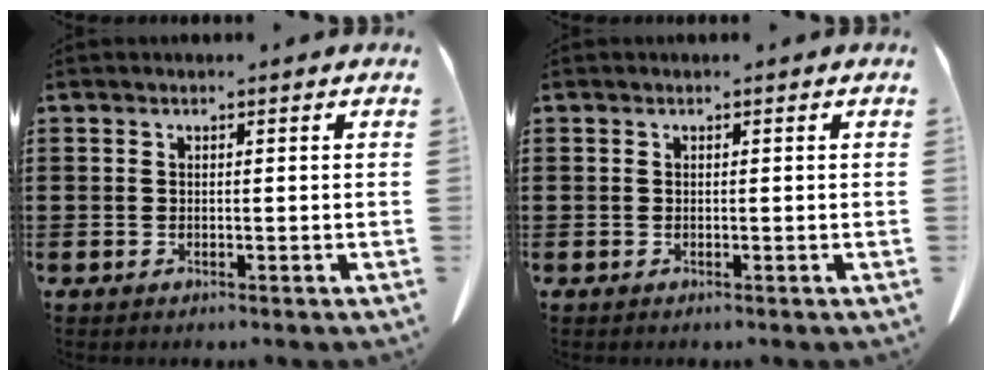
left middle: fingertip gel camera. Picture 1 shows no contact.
{"total": 0.0}